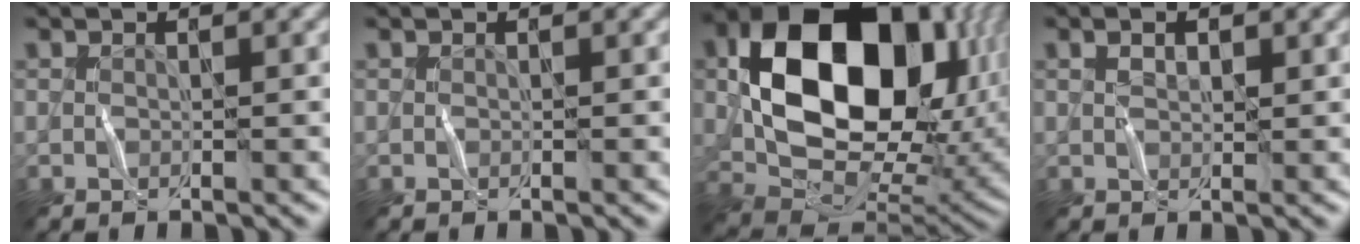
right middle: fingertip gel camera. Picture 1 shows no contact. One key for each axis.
{"total": 0.0}
{"total": 16.8, "fx": 2.7, "fy": 11.4, "fz": 12.1, "tx": -0.210, "ty": -0.003, "tz": 0.054}
{"total": 1.1, "fx": 0.5, "fy": 0.6, "fz": 0.7, "tx": -0.016, "ty": 0.004, "tz": 0.007}